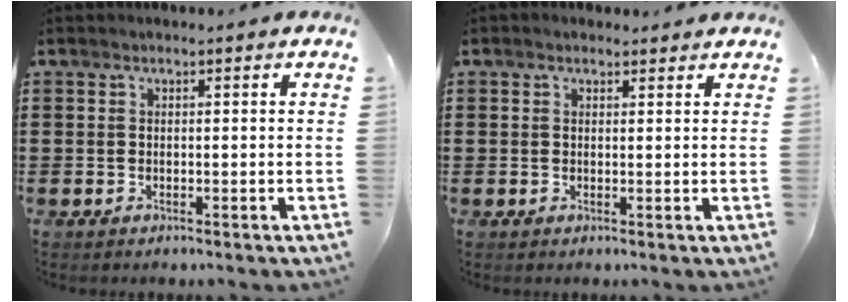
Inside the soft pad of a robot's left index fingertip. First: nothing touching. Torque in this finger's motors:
{"motor_torque": [2.14, 0.00, 0.73, 0.12]}